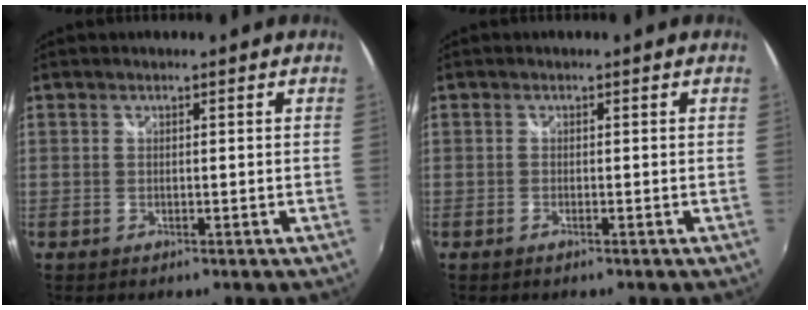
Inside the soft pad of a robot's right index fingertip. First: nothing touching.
{"total": 0.5, "force": [-0.3, 0.0, 0.4], "torque": [-0.007, 0.000, -0.007]}